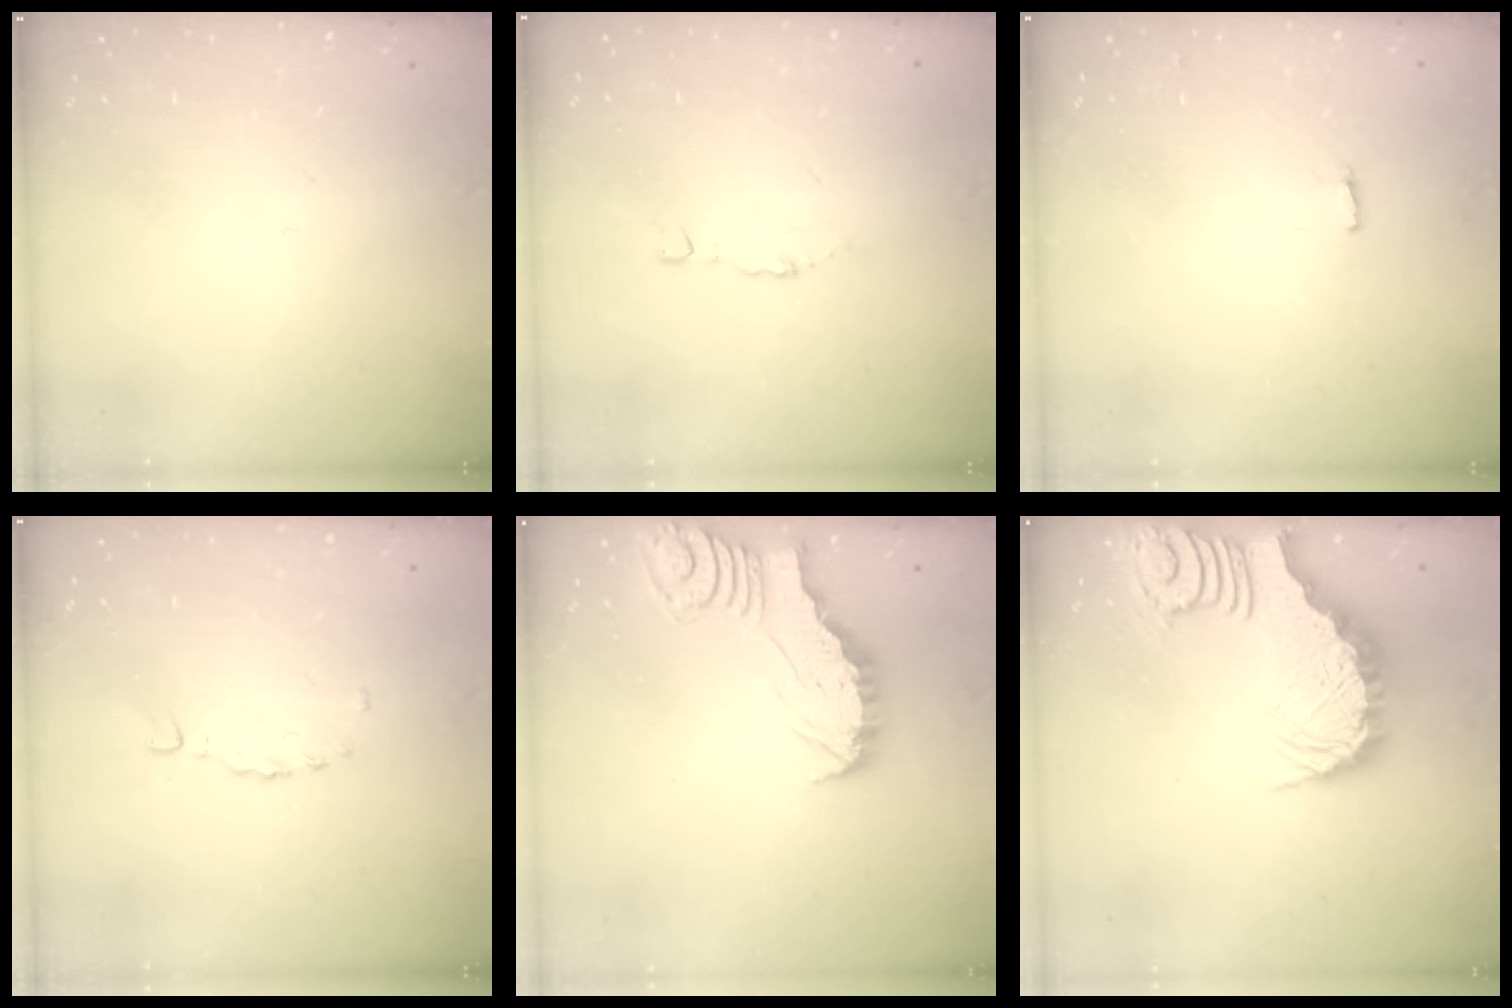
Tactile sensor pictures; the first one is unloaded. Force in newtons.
{"total": 1.2, "press": 1.2, "slide": 0.2}
{"total": 2.7, "press": 2.6, "slide": 0.5}
{"total": 0.6, "press": 0.5, "slide": 0.3}
{"total": 2.6, "press": 2.6, "slide": 0.2}
{"total": 3.8, "press": 3.7, "slide": 0.7}